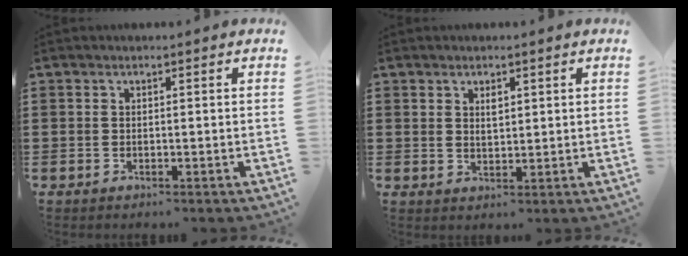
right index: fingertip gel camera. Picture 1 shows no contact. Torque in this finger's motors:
{"motor_torque": [0.84, 1.30, 0.01, 0.00]}